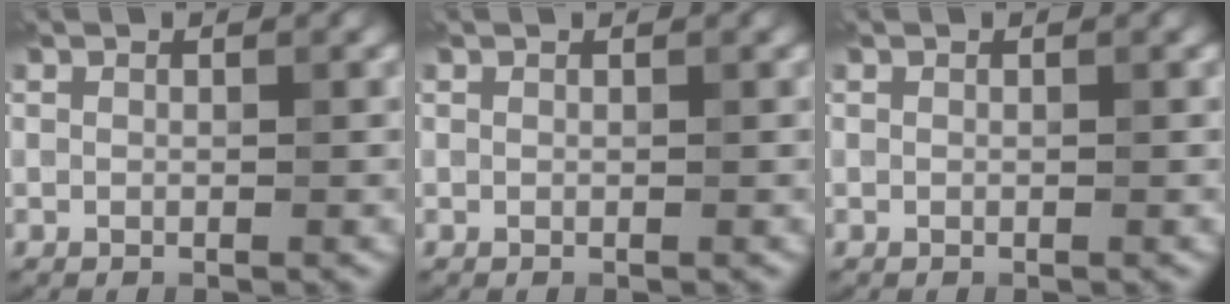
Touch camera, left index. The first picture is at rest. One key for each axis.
{"total": 0.0}
{"total": 0.0}